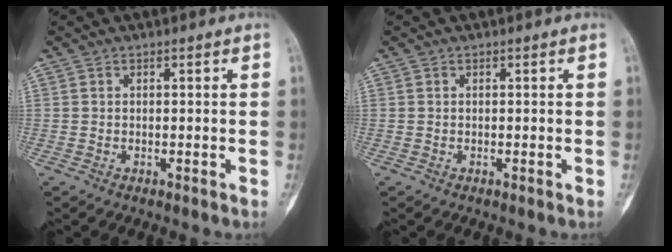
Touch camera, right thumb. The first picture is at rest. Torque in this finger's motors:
{"motor_torque": [-0.78, 0.80, 0.10, 0.10, 0.01]}